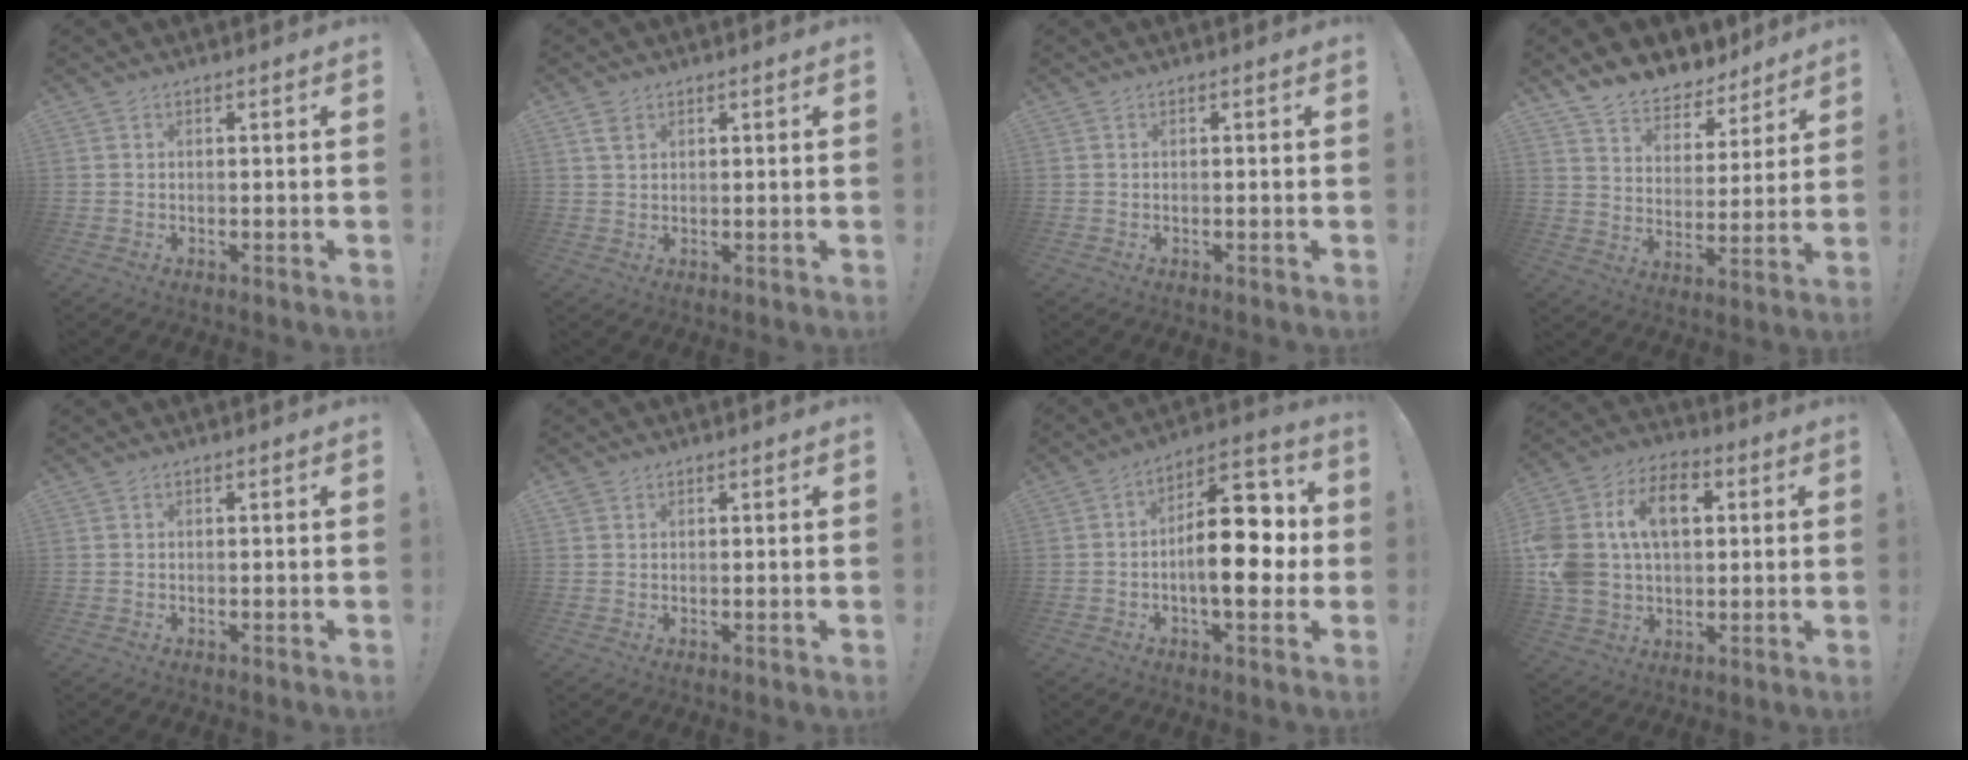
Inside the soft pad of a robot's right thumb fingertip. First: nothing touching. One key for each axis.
{"total": 2.8, "fx": 1.7, "fy": 1.7, "fz": 1.5, "tx": -0.014, "ty": -0.005, "tz": 0.029}
{"total": 0.0}
{"total": 8.8, "fx": 7.8, "fy": 4.0, "fz": 1.3, "tx": -0.026, "ty": -0.073, "tz": 0.148}
{"total": 0.0}
{"total": 1.3, "fx": 0.9, "fy": 0.9, "fz": 0.2, "tx": 0.000, "ty": -0.001, "tz": 0.015}
{"total": 18.4, "fx": -1.3, "fy": 9.1, "fz": 15.9, "tx": -0.220, "ty": 0.011, "tz": -0.022}
{"total": 18.9, "fx": 4.6, "fy": 13.4, "fz": 12.5, "tx": -0.229, "ty": -0.003, "tz": 0.081}